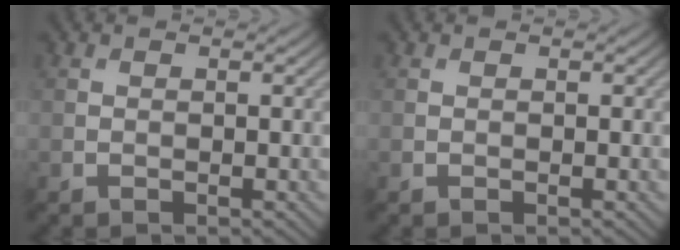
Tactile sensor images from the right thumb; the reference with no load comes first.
{"total": 0.0}